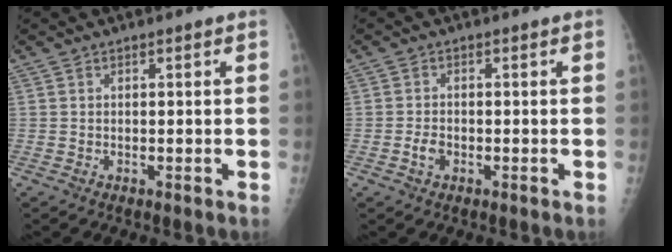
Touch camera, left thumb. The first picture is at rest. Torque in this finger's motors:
{"motor_torque": [-0.55, 0.13, -0.20, -0.13, 0.03]}